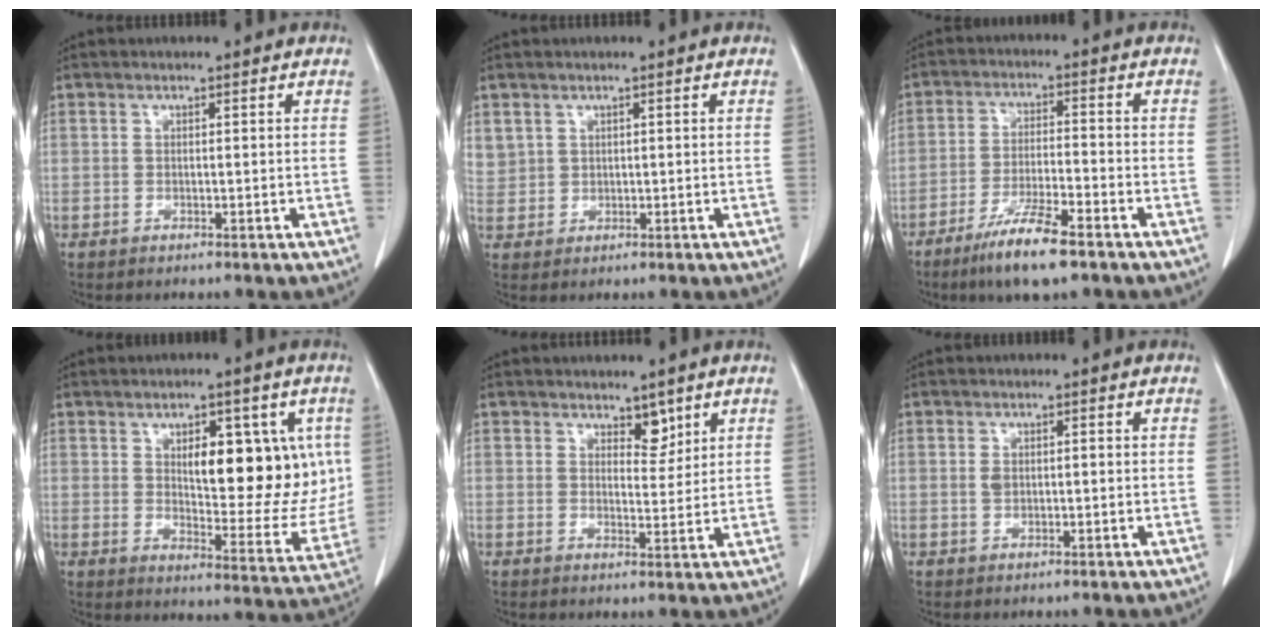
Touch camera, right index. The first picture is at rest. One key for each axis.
{"total": 3.4, "fx": 1.7, "fy": 2.8, "fz": 0.5, "tx": -0.006, "ty": 0.006, "tz": 0.042}
{"total": 10.3, "fx": -6.9, "fy": 1.0, "fz": 7.5, "tx": -0.144, "ty": -0.024, "tz": -0.124}
{"total": 14.6, "fx": 3.5, "fy": 5.9, "fz": 12.8, "tx": -0.164, "ty": 0.001, "tz": 0.059}
{"total": 3.0, "fx": 2.2, "fy": 1.5, "fz": 1.5, "tx": -0.015, "ty": -0.007, "tz": 0.036}
{"total": 1.4, "fx": 0.0, "fy": 0.9, "fz": 1.1, "tx": -0.023, "ty": 0.006, "tz": 0.003}